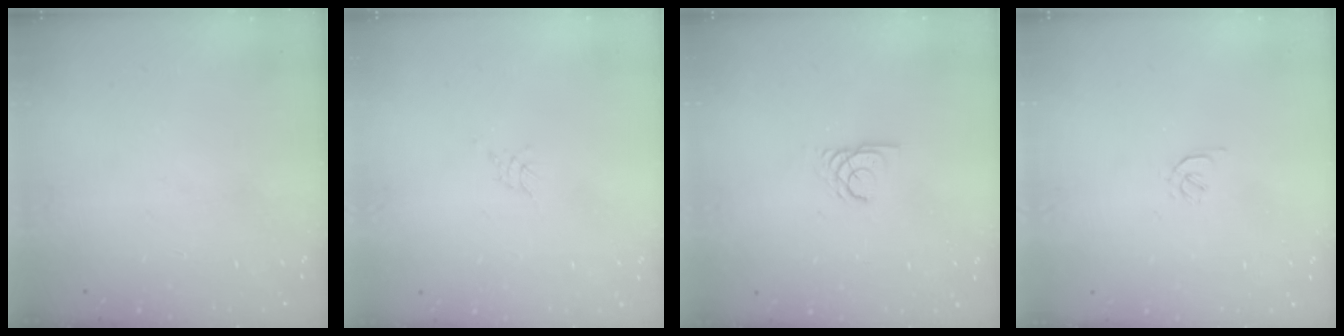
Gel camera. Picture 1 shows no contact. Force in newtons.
{"total": 2.1, "press": 2.1, "slide": 0.5}
{"total": 2.7, "press": 2.7, "slide": 0.1}
{"total": 1.7, "press": 1.6, "slide": 0.5}